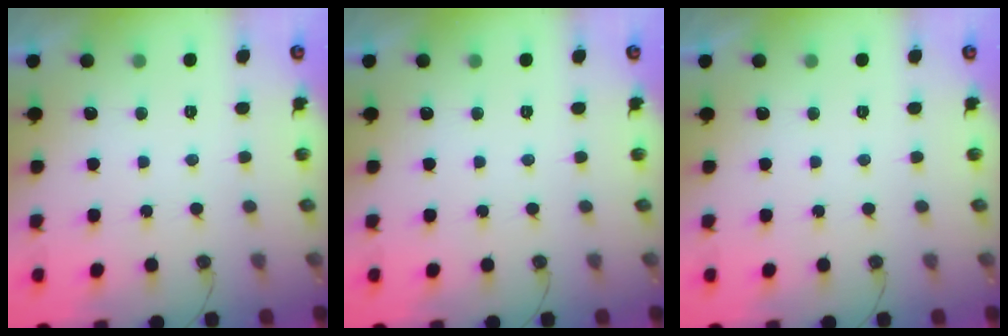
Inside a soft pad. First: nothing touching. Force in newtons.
{"total": 0.0}
{"total": 0.0}